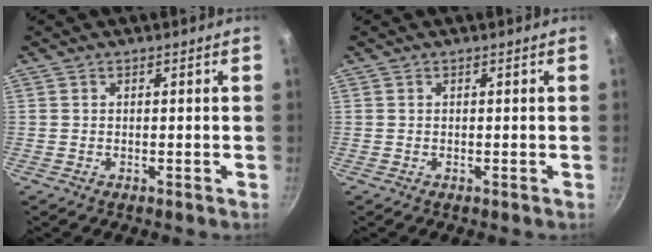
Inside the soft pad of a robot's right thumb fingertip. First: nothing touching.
{"total": 0.0}